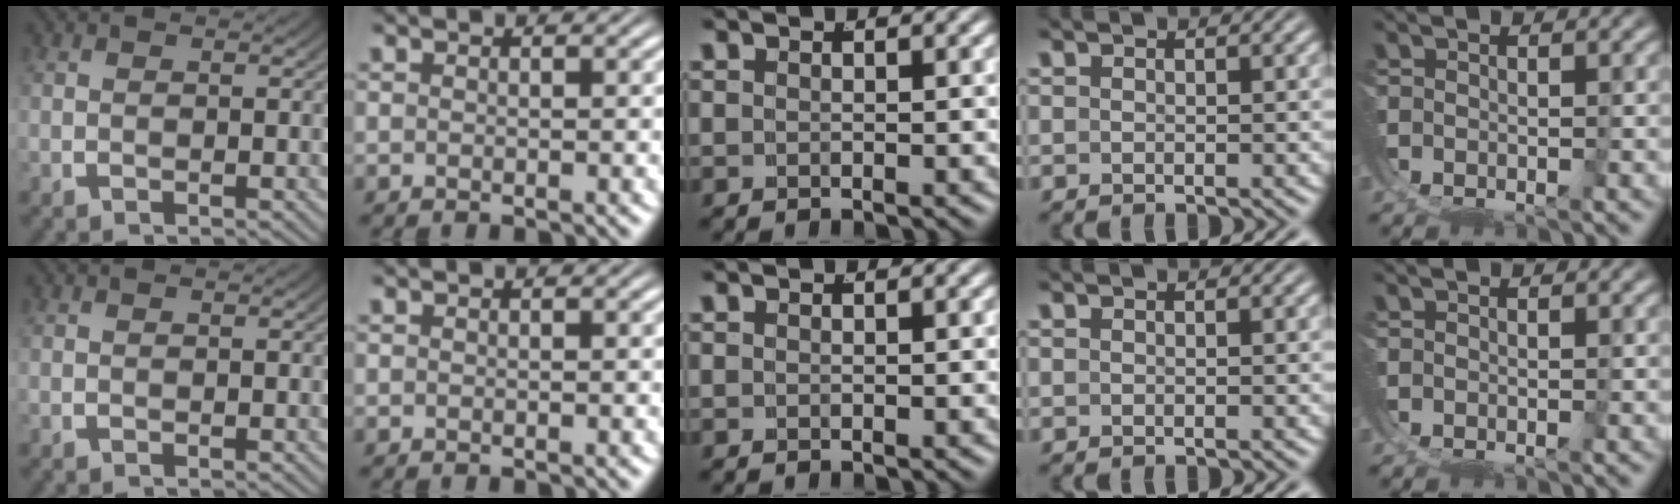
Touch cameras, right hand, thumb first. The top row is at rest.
{}